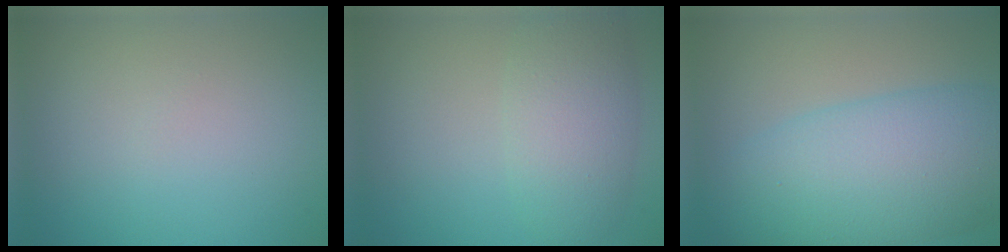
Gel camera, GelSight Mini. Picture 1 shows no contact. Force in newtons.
{"total": 4.9, "press": 4.9, "slide": 0.5}
{"total": 10.3, "press": 10.3, "slide": 0.1}